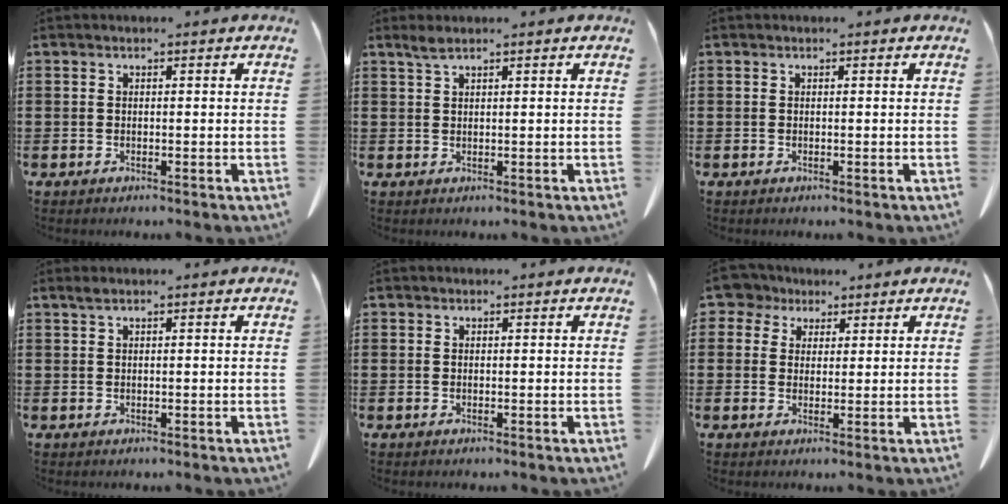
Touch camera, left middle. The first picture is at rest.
{"total": 1.8, "force": [1.3, 0.2, 1.2], "torque": [-0.026, 0.000, 0.025]}
{"total": 0.0}
{"total": 0.9, "force": [0.5, 0.0, 0.7], "torque": [-0.015, 0.000, 0.011]}
{"total": 0.0}
{"total": 4.3, "force": [2.9, 3.0, 1.1], "torque": [-0.036, 0.004, 0.051]}